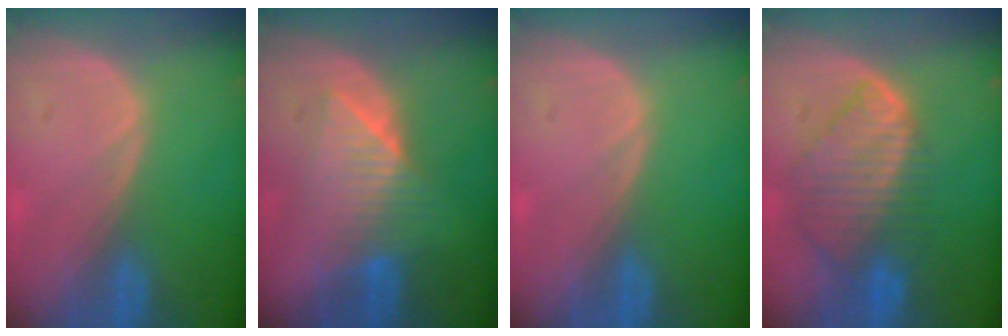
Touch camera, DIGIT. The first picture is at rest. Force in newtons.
{"total": 6.4, "press": 6.3, "slide": 0.3}
{"total": 0.0}
{"total": 8.9, "press": 7.7, "slide": 4.5}